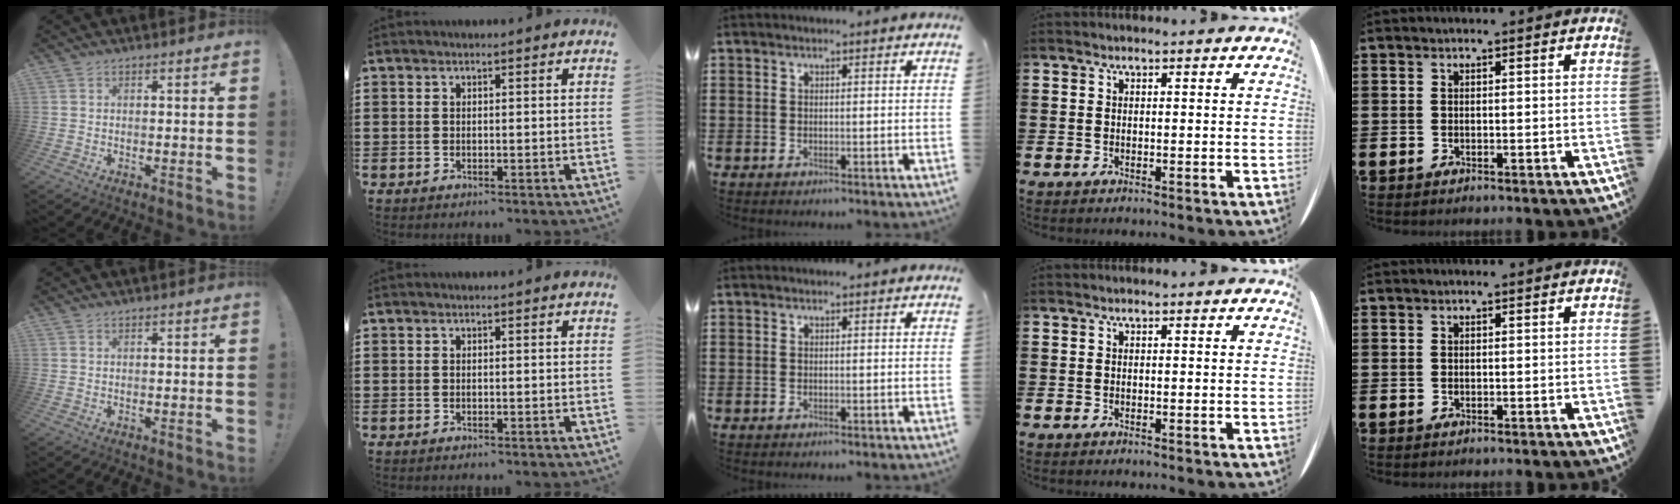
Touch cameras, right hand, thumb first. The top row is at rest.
{}